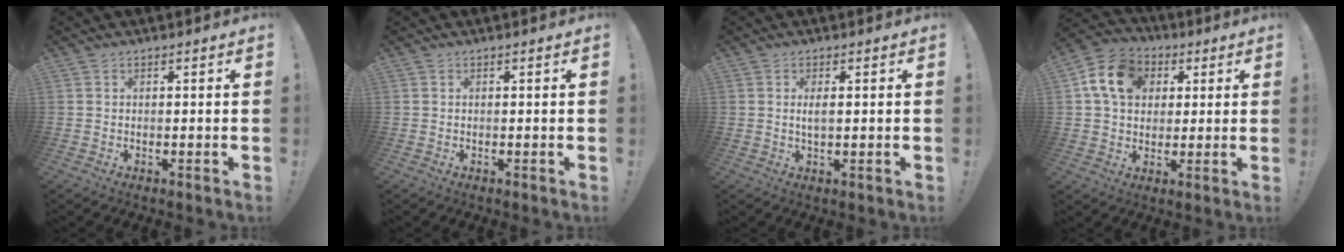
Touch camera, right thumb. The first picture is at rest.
{"total": 0.0}
{"total": 2.4, "force": [0.2, 0.6, 2.3], "torque": [-0.032, -0.005, 0.001]}
{"total": 14.1, "force": [4.2, 11.1, 7.8], "torque": [-0.122, 0.008, 0.086]}